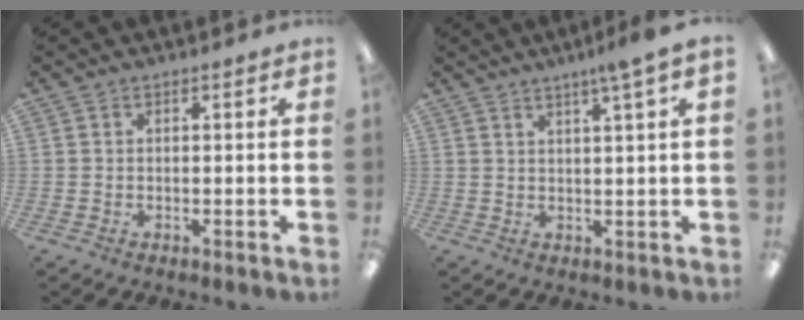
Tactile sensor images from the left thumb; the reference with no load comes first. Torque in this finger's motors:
{"motor_torque": [0.45, -0.38, 0.51, -0.43, 0.03]}